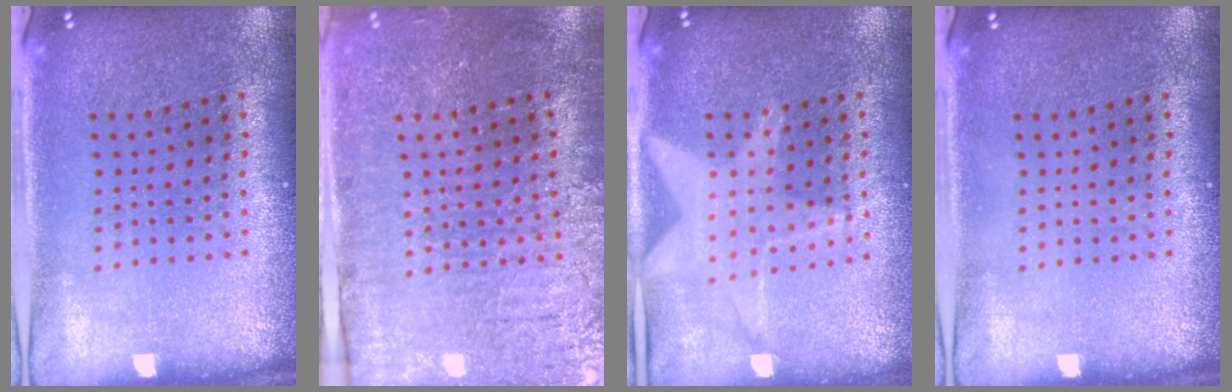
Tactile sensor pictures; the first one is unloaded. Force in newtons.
{"total": 3.8, "press": 3.7, "slide": 0.9}
{"total": 1.2, "press": 1.2, "slide": 0.2}
{"total": 0.0}